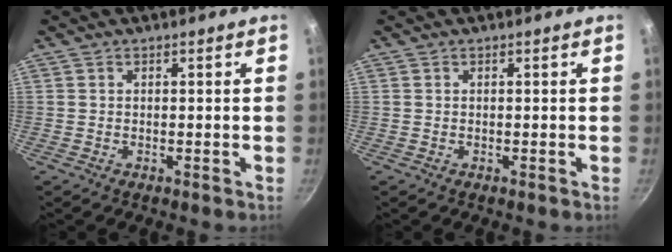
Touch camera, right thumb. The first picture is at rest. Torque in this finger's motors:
{"motor_torque": [0.00, 0.00, 0.01, 0.02, 0.00]}